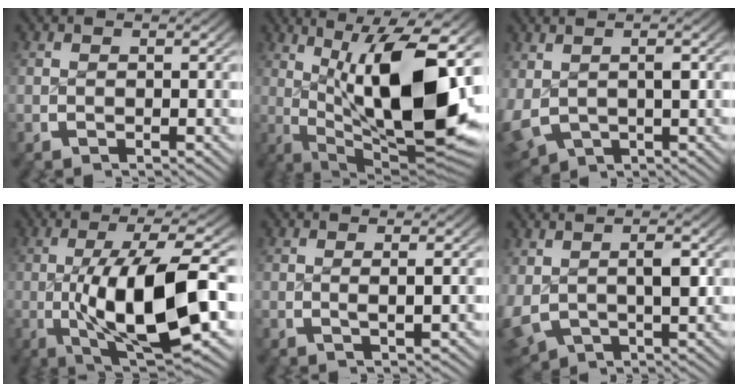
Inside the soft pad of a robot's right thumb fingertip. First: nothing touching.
{"total": 19.2, "force": [-0.8, 9.8, 16.5], "torque": [-0.277, -0.051, 0.020]}
{"total": 6.2, "force": [-1.3, 5.0, 3.4], "torque": [-0.092, -0.030, 0.001]}
{"total": 13.7, "force": [-1.8, 5.9, 12.3], "torque": [-0.232, -0.031, -0.010]}
{"total": 1.4, "force": [0.2, 0.1, 1.4], "torque": [-0.027, 0.001, 0.005]}
{"total": 6.5, "force": [-0.8, 5.0, 4.1], "torque": [-0.101, -0.025, 0.008]}